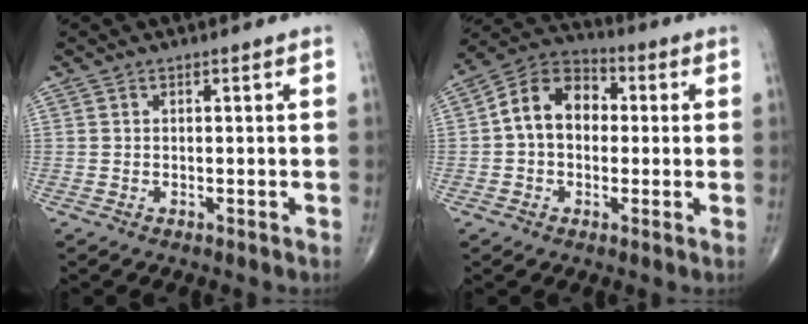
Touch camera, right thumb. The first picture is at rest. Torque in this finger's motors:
{"motor_torque": [0.10, 0.17, 0.21, -0.03, 0.06]}